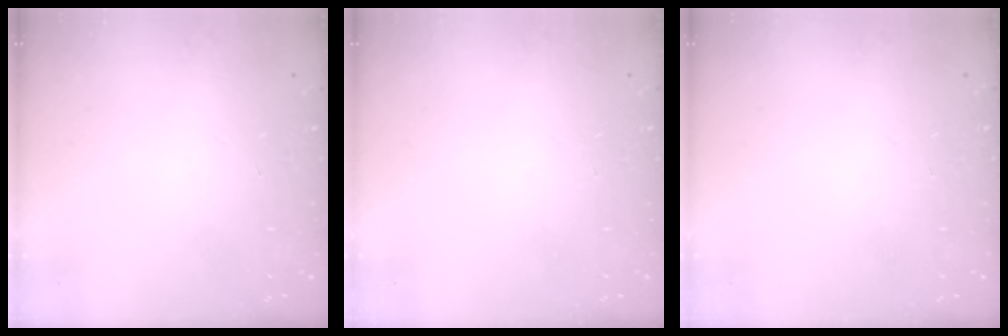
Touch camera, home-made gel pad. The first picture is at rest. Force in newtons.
{"total": 0.0}
{"total": 0.0}